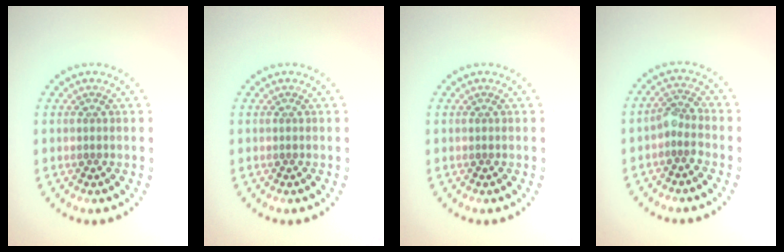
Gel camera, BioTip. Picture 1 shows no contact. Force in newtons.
{"total": 0.0}
{"total": 0.0}
{"total": 2.0, "press": 1.6, "slide": 1.2}